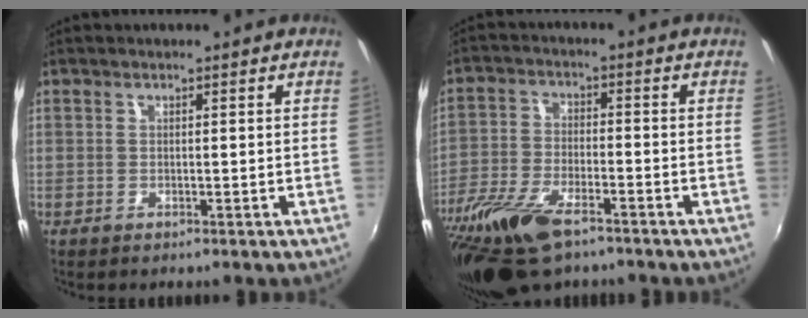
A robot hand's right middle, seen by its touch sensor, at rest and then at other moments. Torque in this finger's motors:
{"motor_torque": [1.12, -1.03, 0.56, 0.21]}